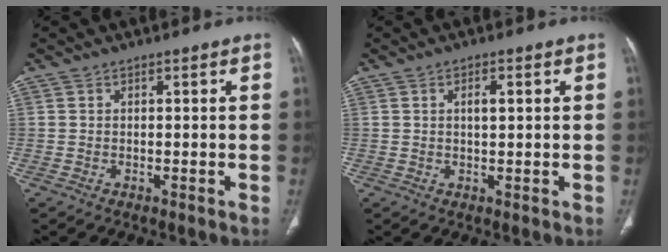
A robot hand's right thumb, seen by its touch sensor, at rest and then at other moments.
{"total": 2.6, "force": [0.7, 0.9, 2.3], "torque": [-0.037, 0.001, 0.012]}